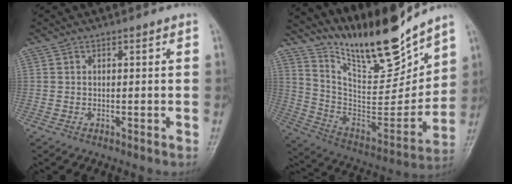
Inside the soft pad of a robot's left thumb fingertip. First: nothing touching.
{"total": 20.1, "force": [17.0, 3.9, 9.9], "torque": [-0.125, -0.111, 0.307]}